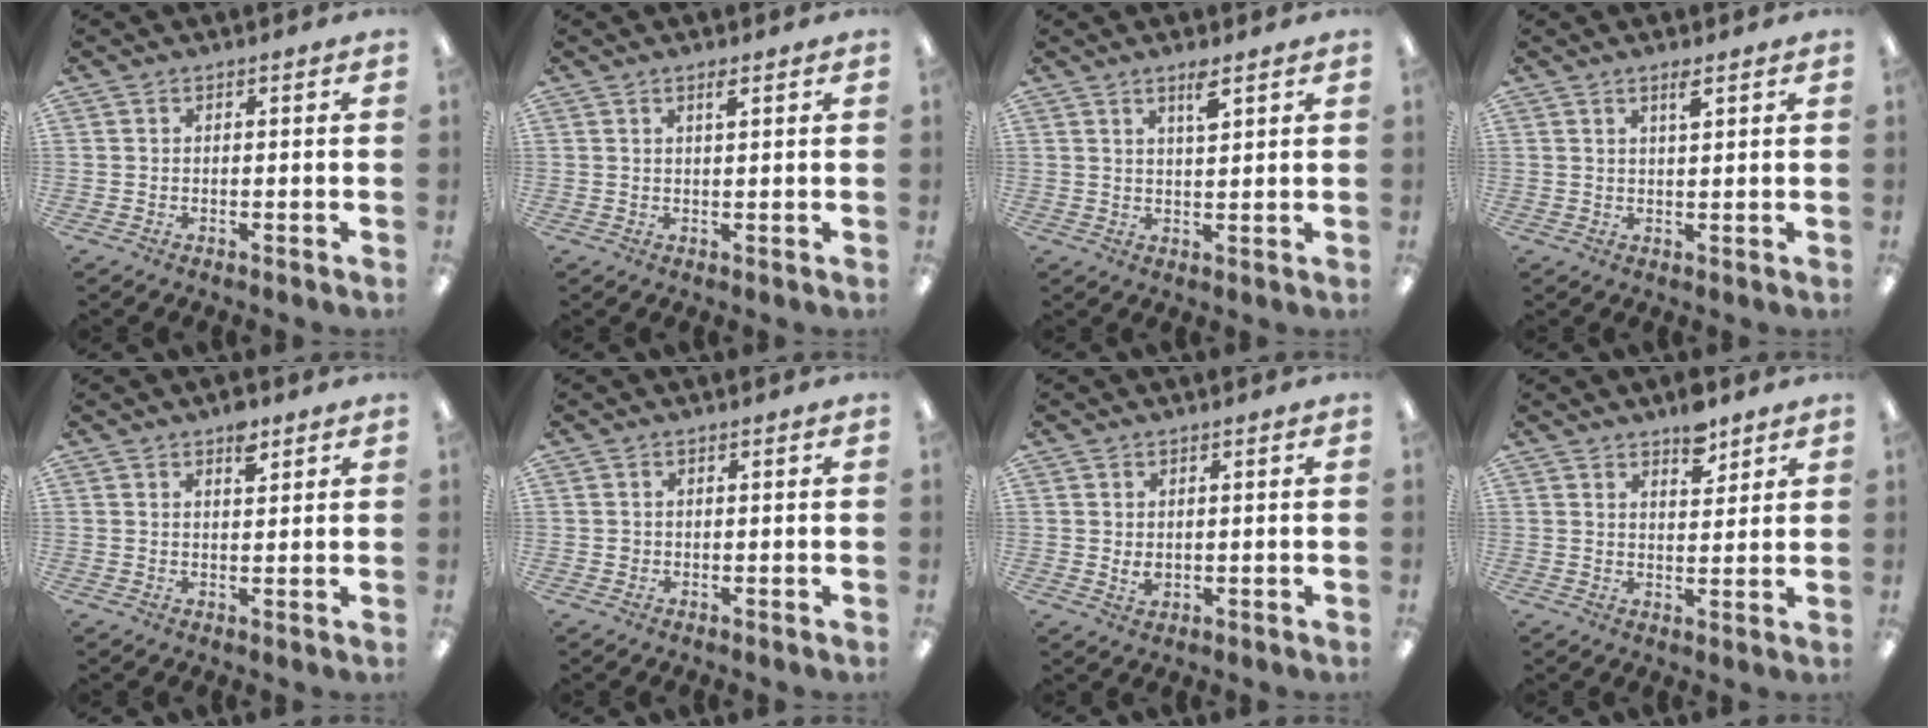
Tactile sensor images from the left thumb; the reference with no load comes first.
{"total": 1.8, "force": [1.3, 0.2, 1.3], "torque": [-0.022, -0.003, 0.020]}
{"total": 4.1, "force": [2.7, 0.8, 2.9], "torque": [-0.040, -0.008, 0.042]}
{"total": 2.7, "force": [1.9, 0.3, 1.9], "torque": [-0.034, -0.001, 0.030]}
{"total": 4.2, "force": [2.9, 1.9, 2.4], "torque": [-0.020, -0.015, 0.045]}
{"total": 0.7, "force": [0.2, 0.6, 0.1], "torque": [-0.003, 0.004, 0.002]}
{"total": 2.1, "force": [0.8, 1.4, 1.4], "torque": [-0.021, -0.003, 0.013]}
{"total": 5.9, "force": [4.6, 2.6, 2.7], "torque": [-0.023, -0.029, 0.076]}